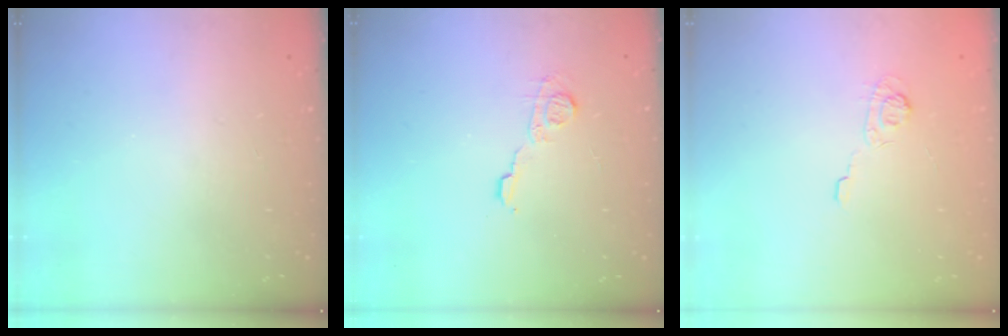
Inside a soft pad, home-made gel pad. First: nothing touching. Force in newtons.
{"total": 7.3, "press": 7.2, "slide": 0.4}
{"total": 3.3, "press": 2.9, "slide": 1.6}